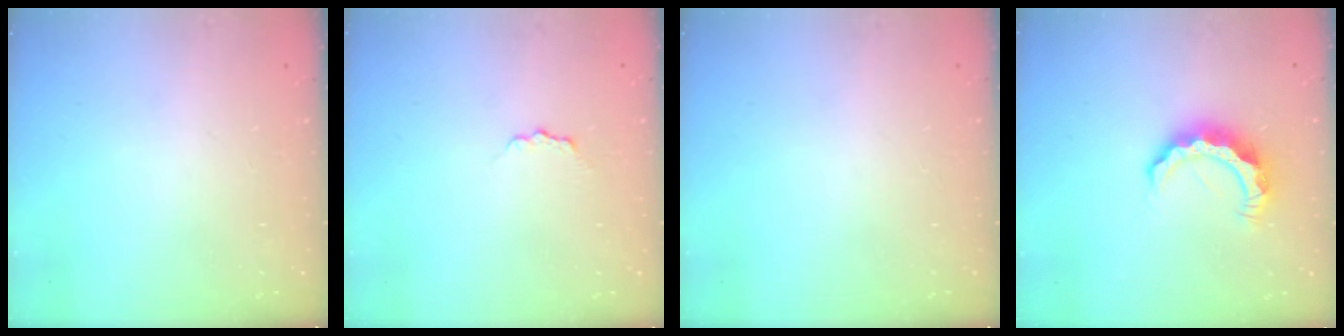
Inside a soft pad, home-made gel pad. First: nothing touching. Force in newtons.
{"total": 2.9, "press": 2.9, "slide": 0.3}
{"total": 0.0}
{"total": 9.1, "press": 9.1, "slide": 0.6}